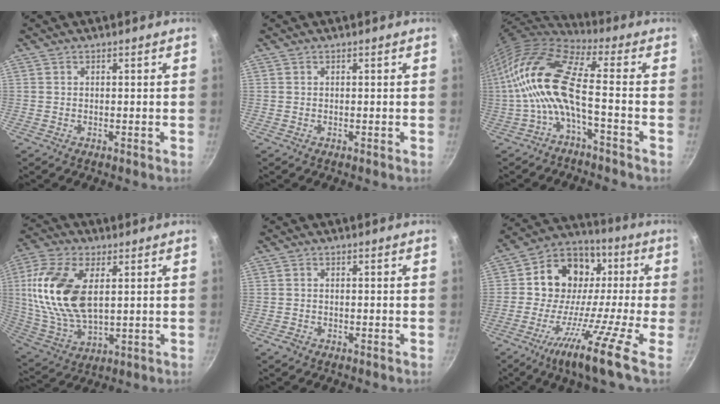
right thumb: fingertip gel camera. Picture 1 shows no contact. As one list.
[{"total": 0.0}, {"total": 15.4, "force": [-2.1, 5.0, 14.4], "torque": [-0.306, 0.035, -0.054]}, {"total": 18.3, "force": [3.7, 9.9, 14.9], "torque": [-0.292, -0.007, 0.076]}, {"total": 1.4, "force": [-0.9, 0.9, 0.6], "torque": [-0.018, 0.008, -0.016]}, {"total": 17.0, "force": [-4.7, 8.5, 13.9], "torque": [-0.213, 0.055, -0.112]}]